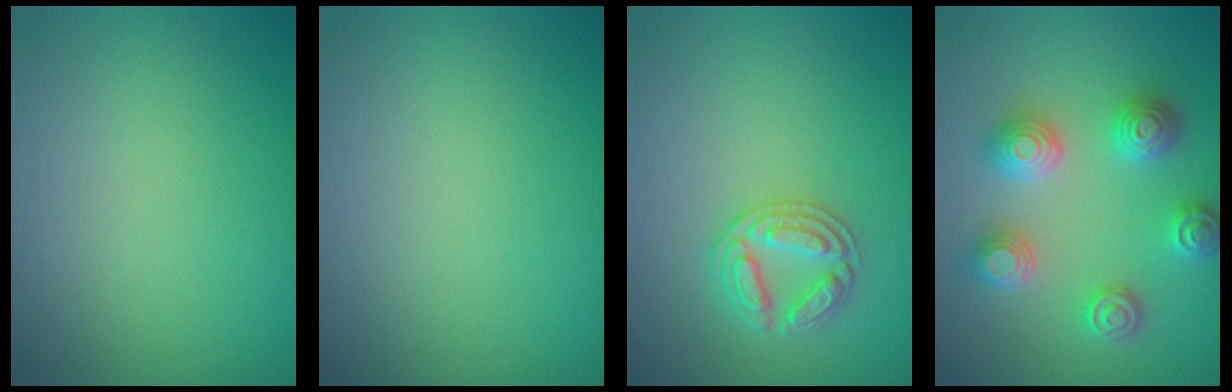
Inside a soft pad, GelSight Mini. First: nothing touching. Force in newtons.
{"total": 0.0}
{"total": 2.7, "press": 2.7, "slide": 0.4}
{"total": 4.4, "press": 4.4, "slide": 0.7}